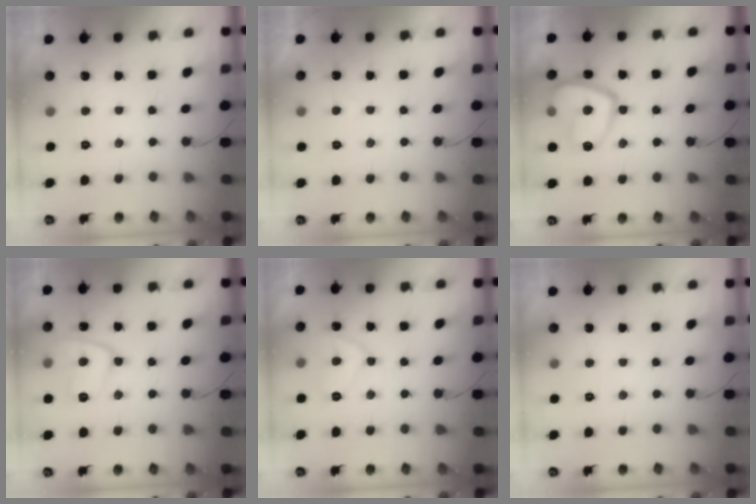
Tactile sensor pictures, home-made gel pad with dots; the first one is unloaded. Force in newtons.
{"total": 0.6, "press": 0.3, "slide": 0.5}
{"total": 14.8, "press": 14.7, "slide": 1.7}
{"total": 11.1, "press": 11.1, "slide": 0.8}
{"total": 7.0, "press": 7.0, "slide": 0.8}
{"total": 0.0}